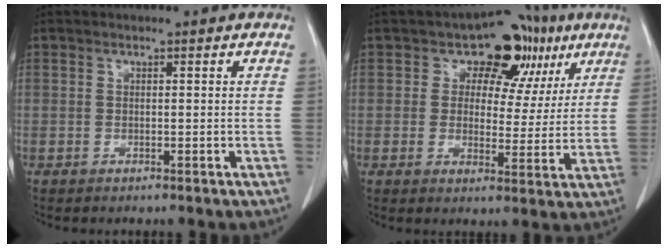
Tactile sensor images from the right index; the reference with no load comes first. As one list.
[{"total": 11.7, "force": [5.3, 7.8, 6.9], "torque": [-0.065, 0.036, 0.074]}]